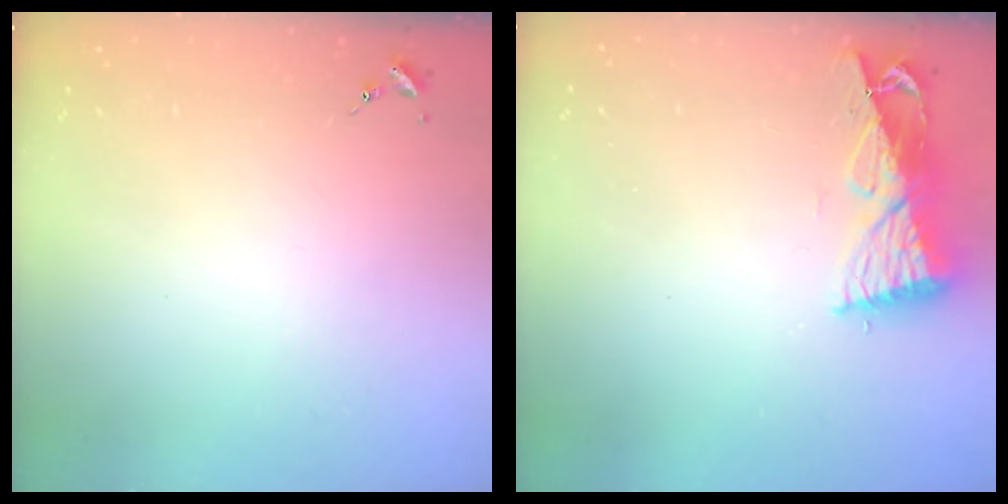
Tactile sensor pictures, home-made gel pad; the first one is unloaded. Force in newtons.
{"total": 9.3, "press": 9.3, "slide": 1.0}